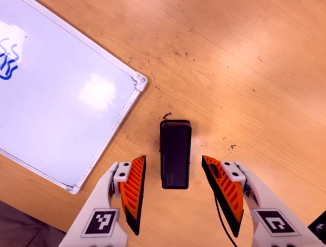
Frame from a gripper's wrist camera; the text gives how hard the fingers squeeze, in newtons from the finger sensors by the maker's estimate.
{"total": 0.0}